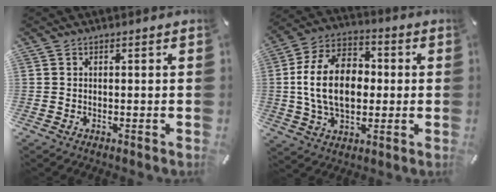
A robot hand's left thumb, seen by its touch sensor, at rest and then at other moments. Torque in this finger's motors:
{"motor_torque": [0.79, 0.75, 1.67, 0.32, 0.29]}